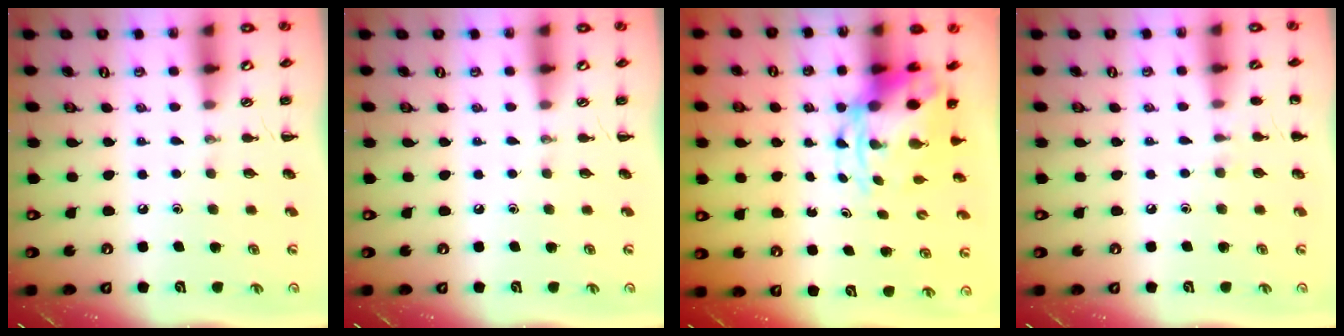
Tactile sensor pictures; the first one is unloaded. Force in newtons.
{"total": 0.0}
{"total": 6.6, "press": 6.3, "slide": 2.0}
{"total": 5.8, "press": 5.6, "slide": 1.6}